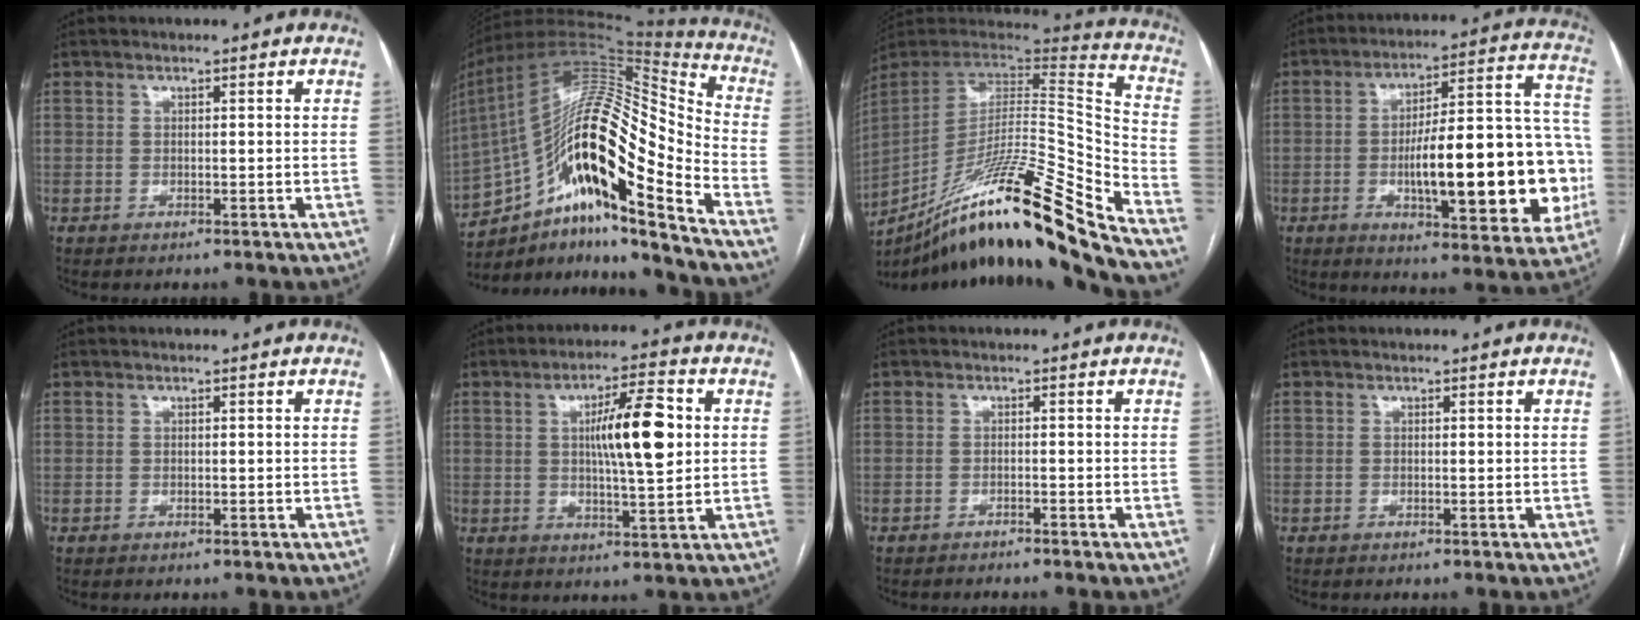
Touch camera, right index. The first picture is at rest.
{"total": 25.8, "force": [-13.1, 4.6, 21.8], "torque": [-0.369, 0.028, -0.223]}
{"total": 27.3, "force": [-19.7, -0.3, 18.8], "torque": [-0.277, -0.017, -0.342]}
{"total": 25.0, "force": [-4.5, 6.2, 23.8], "torque": [-0.280, 0.028, -0.049]}
{"total": 0.0}
{"total": 10.8, "force": [1.9, 1.8, 10.4], "torque": [-0.171, 0.010, 0.031]}
{"total": 1.3, "force": [-1.2, -0.1, 0.5], "torque": [-0.008, 0.001, -0.016]}
{"total": 0.0}